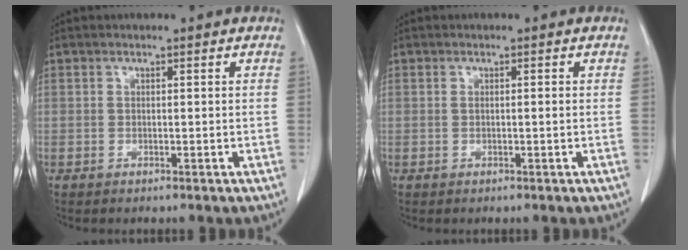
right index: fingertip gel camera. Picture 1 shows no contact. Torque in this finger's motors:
{"motor_torque": [0.02, -0.04, 0.05, 0.00]}